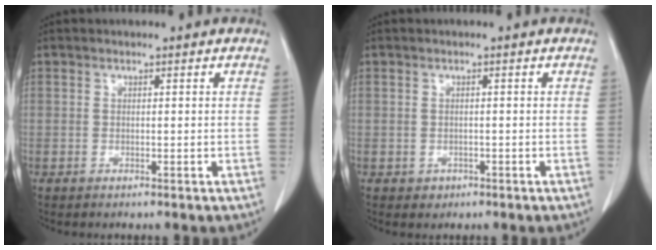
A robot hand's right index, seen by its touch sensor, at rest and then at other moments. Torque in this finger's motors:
{"motor_torque": [-0.08, 0.00, 0.00, -0.02]}